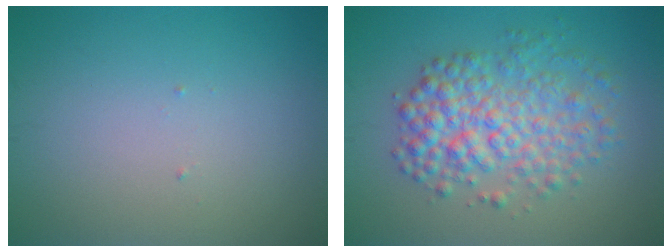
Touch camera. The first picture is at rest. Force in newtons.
{"total": 5.6, "press": 5.6, "slide": 0.1}